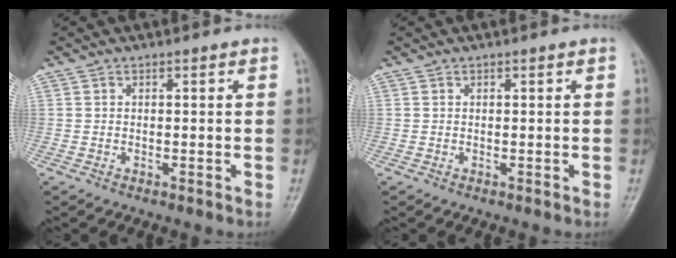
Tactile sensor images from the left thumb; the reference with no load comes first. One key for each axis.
{"total": 0.0}